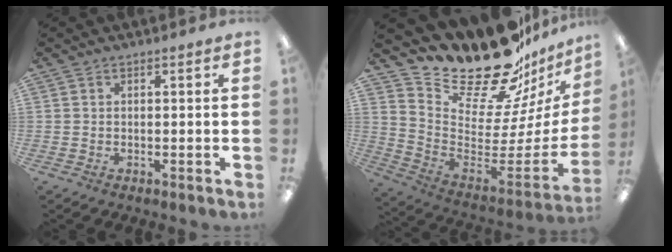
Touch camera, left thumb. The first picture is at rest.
{"total": 21.0, "force": [18.7, 6.2, 7.2], "torque": [-0.115, -0.166, 0.324]}